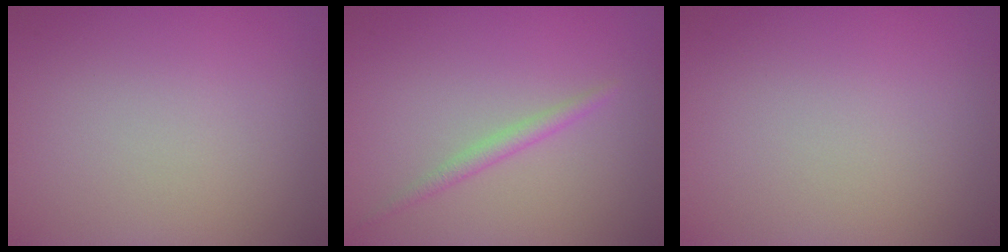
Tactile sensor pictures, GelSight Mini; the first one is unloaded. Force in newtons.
{"total": 1.4, "press": 1.4, "slide": 0.1}
{"total": 0.0}